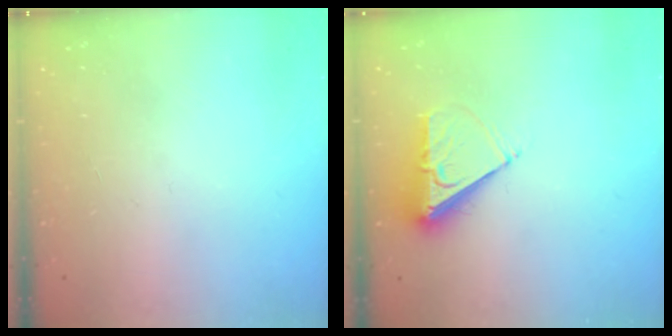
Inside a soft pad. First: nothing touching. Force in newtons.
{"total": 7.9, "press": 7.9, "slide": 0.3}